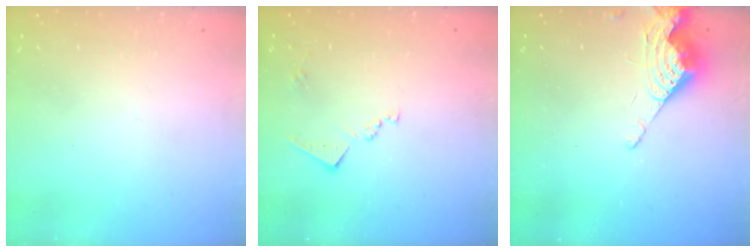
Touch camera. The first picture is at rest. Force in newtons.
{"total": 10.2, "press": 10.2, "slide": 0.5}
{"total": 8.7, "press": 8.6, "slide": 0.2}